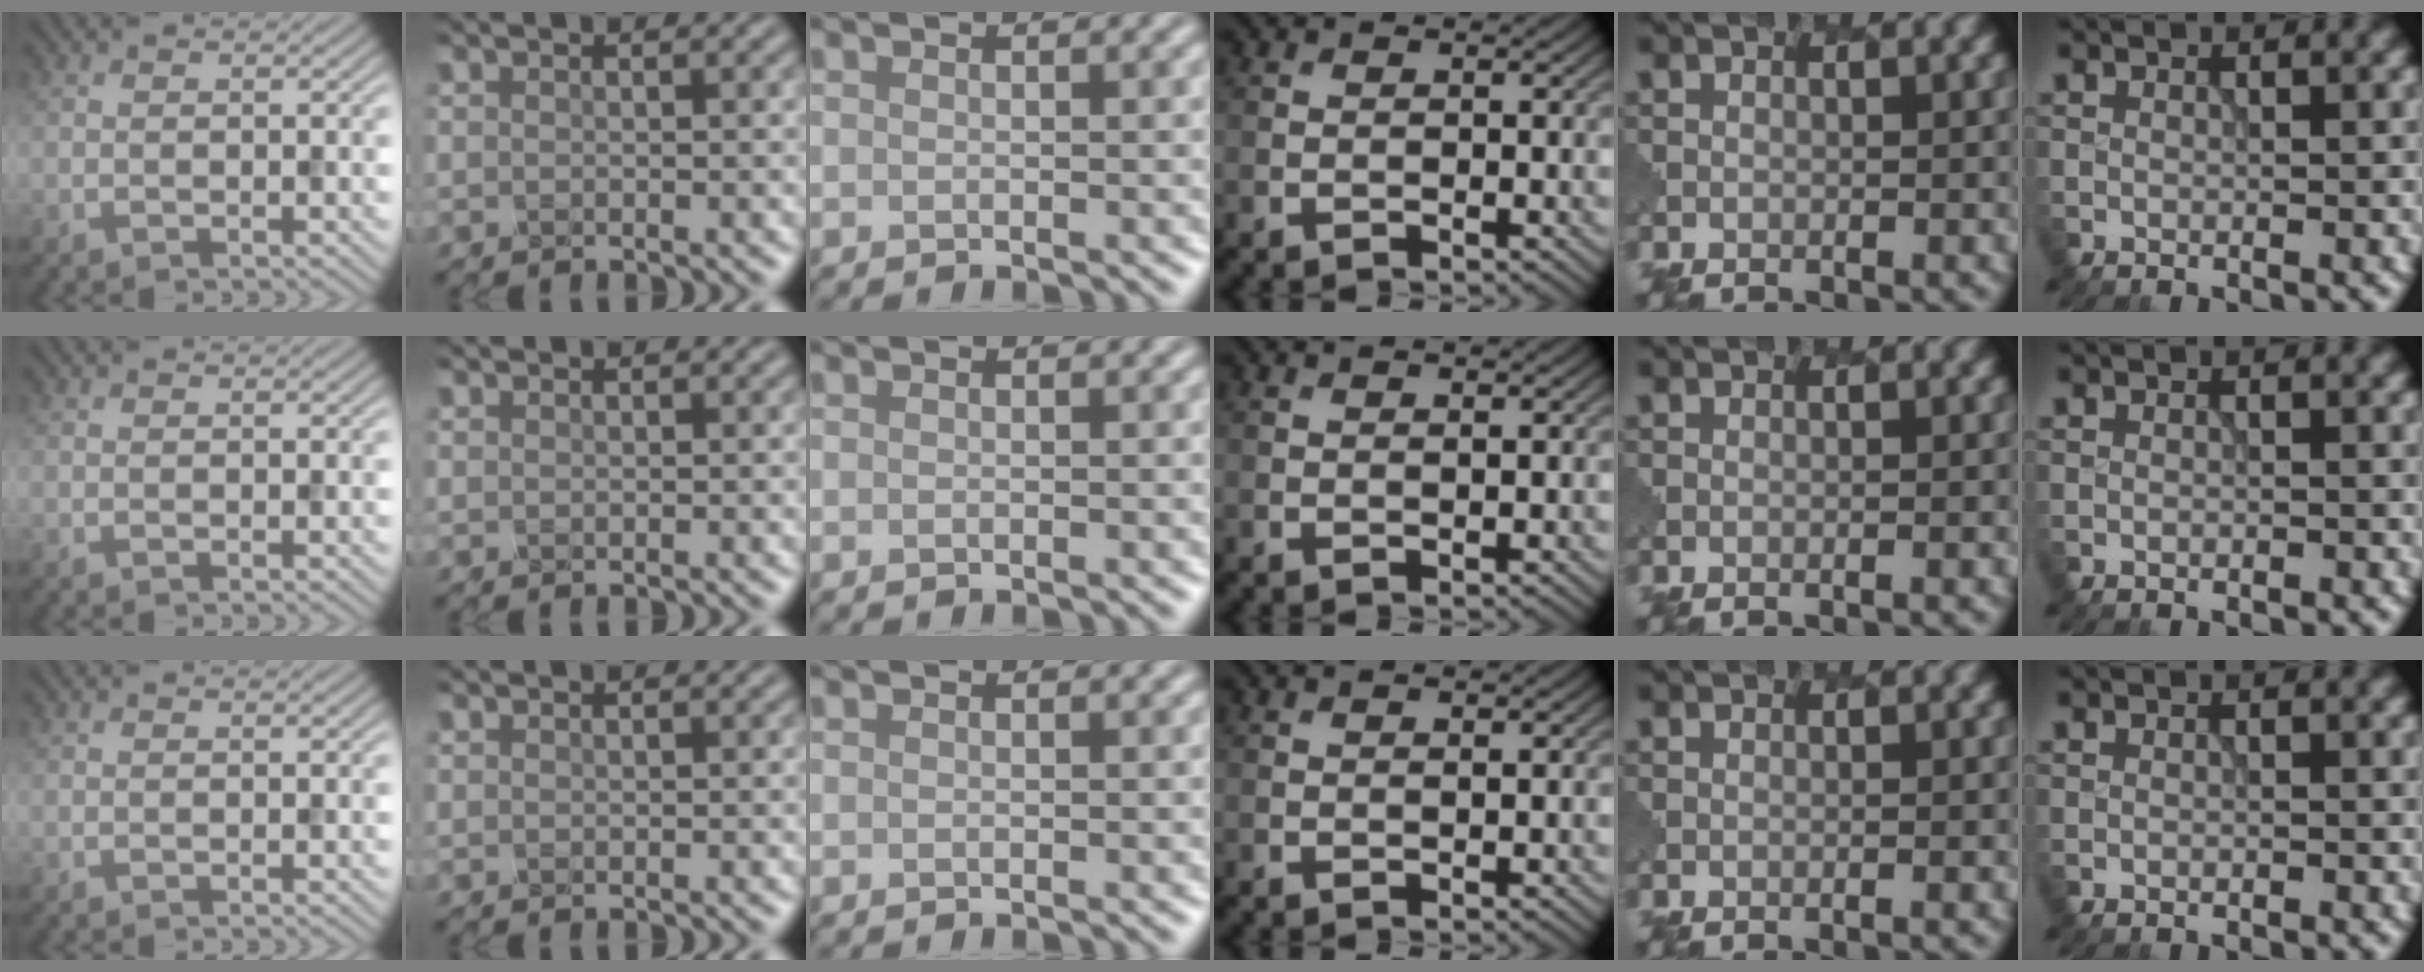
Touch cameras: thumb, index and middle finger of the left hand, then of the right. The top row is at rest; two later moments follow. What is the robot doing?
{"motion": "twist", "object": "rubiks cube"}